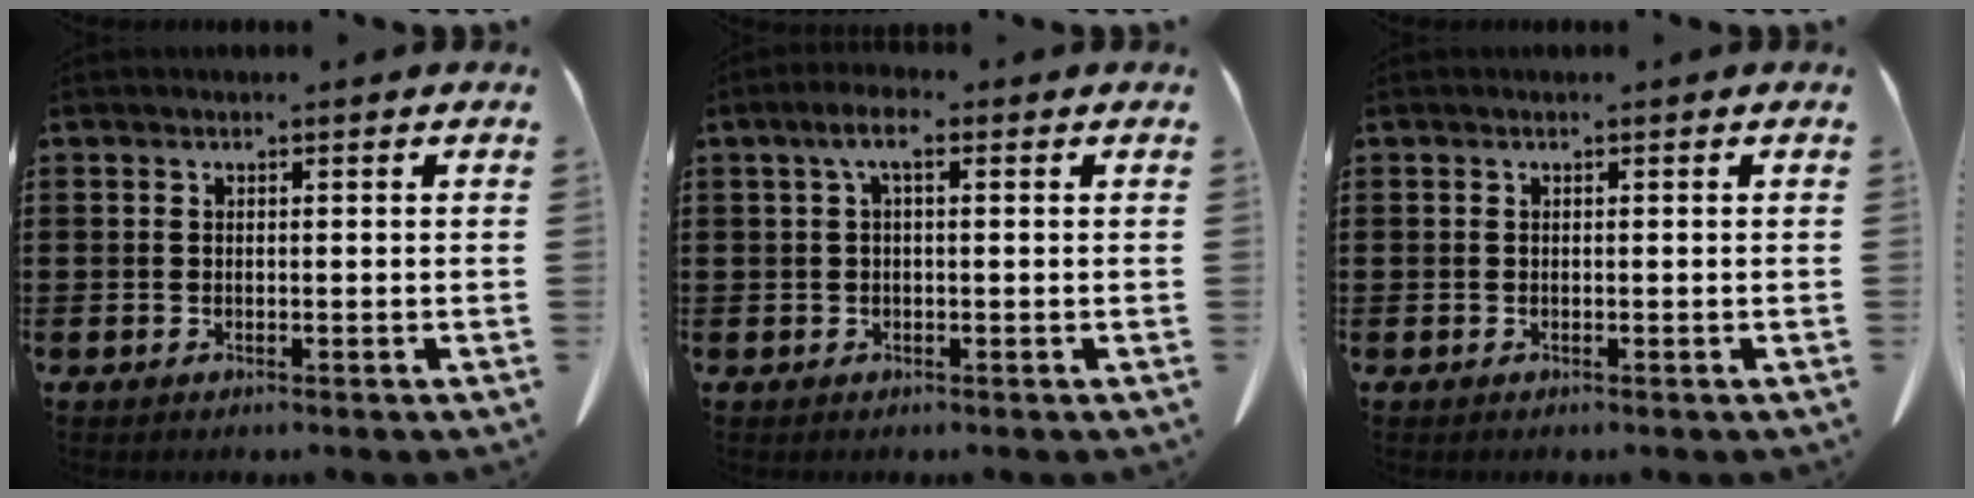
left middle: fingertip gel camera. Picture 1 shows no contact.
{"total": 3.6, "force": [0.8, 1.0, 3.3], "torque": [-0.067, 0.008, 0.011]}
{"total": 0.0}